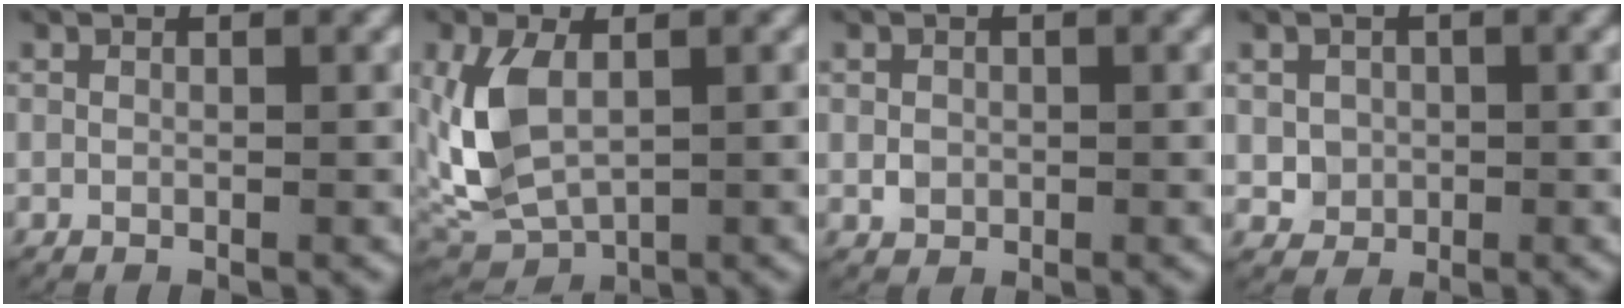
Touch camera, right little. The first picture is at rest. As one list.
[{"total": 5.8, "force": [0.6, 4.1, 4.0], "torque": [-0.113, -0.009, 0.021]}, {"total": 1.0, "force": [0.0, 0.9, 0.4], "torque": [-0.011, 0.000, 0.001]}, {"total": 2.0, "force": [-0.2, 1.9, 0.5], "torque": [-0.004, 0.000, -0.002]}]